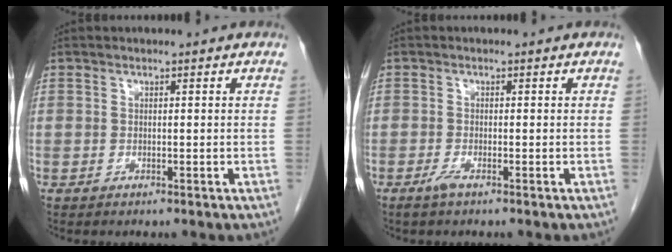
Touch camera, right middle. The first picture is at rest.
{"total": 1.4, "force": [-1.0, 0.0, 1.1], "torque": [-0.025, -0.004, -0.022]}